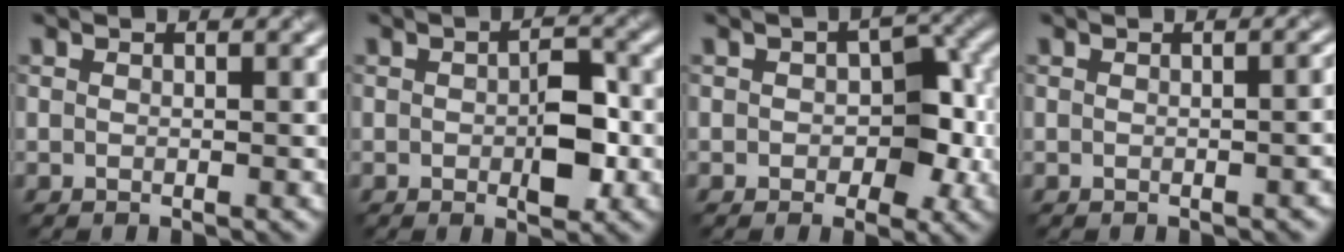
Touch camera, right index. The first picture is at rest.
{"total": 3.9, "force": [-0.6, 1.9, 3.4], "torque": [-0.054, -0.003, -0.008]}
{"total": 4.7, "force": [-0.6, 3.1, 3.5], "torque": [-0.035, -0.003, -0.009]}
{"total": 2.3, "force": [-0.5, 1.0, 1.9], "torque": [-0.014, 0.002, -0.001]}